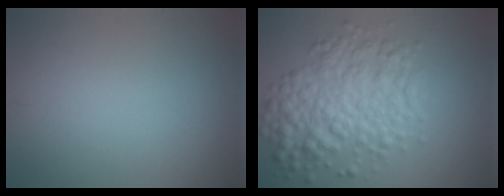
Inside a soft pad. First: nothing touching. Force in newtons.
{"total": 6.2, "press": 6.2, "slide": 0.0}